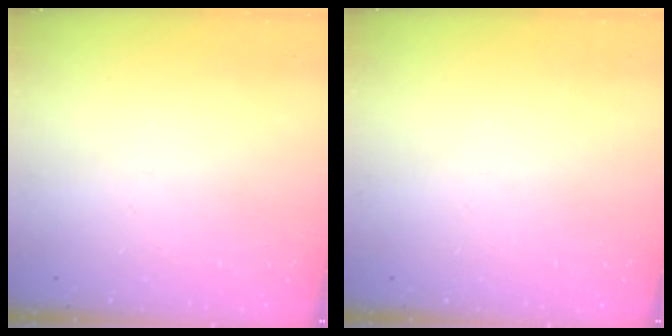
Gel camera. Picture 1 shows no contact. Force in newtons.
{"total": 0.0}